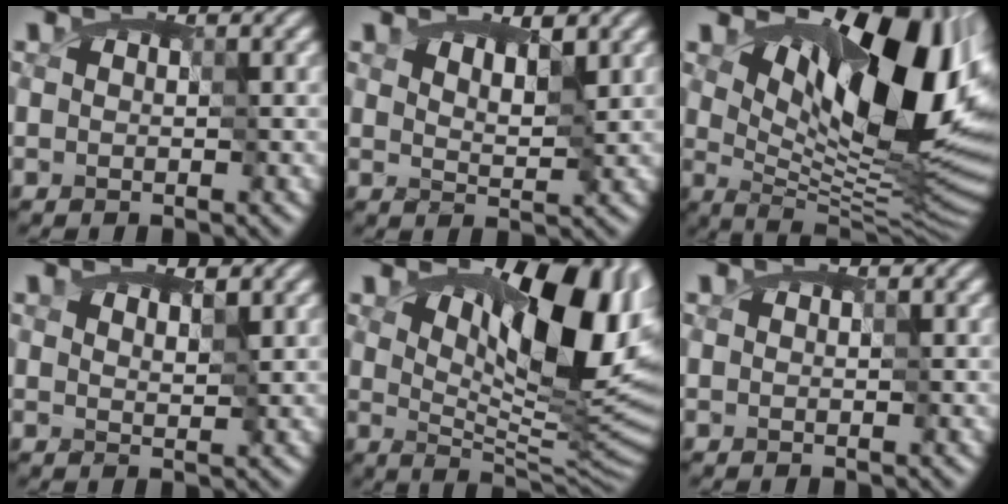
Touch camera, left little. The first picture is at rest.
{"total": 2.0, "force": [1.1, 0.9, 1.5], "torque": [-0.031, -0.001, 0.012]}
{"total": 14.6, "force": [3.4, 7.2, 12.3], "torque": [-0.162, -0.011, 0.061]}
{"total": 1.3, "force": [0.8, 0.6, 0.9], "torque": [-0.016, 0.001, 0.008]}
{"total": 12.1, "force": [3.6, 5.3, 10.3], "torque": [-0.146, -0.012, 0.071]}
{"total": 0.0}